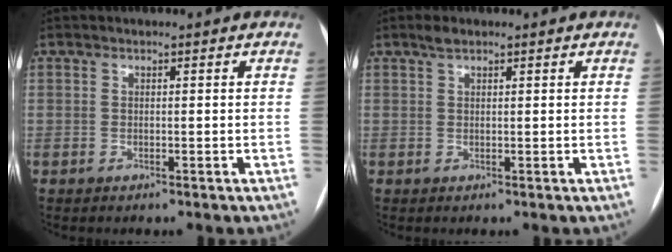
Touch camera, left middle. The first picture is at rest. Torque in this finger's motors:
{"motor_torque": [0.45, -0.39, 0.21, 0.00]}